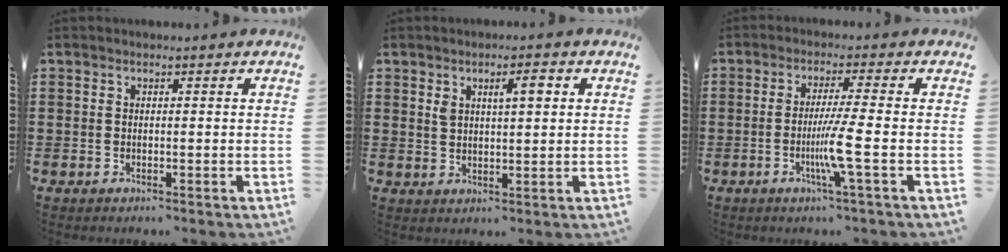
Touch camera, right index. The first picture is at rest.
{"total": 3.7, "force": [1.5, 1.4, 3.2], "torque": [-0.050, 0.001, 0.020]}
{"total": 6.1, "force": [-1.7, -0.8, 5.8], "torque": [-0.112, -0.020, -0.037]}